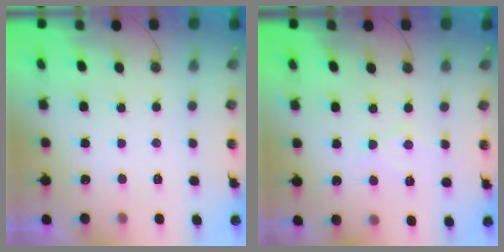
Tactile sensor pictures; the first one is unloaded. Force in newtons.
{"total": 7.5, "press": 7.4, "slide": 0.5}